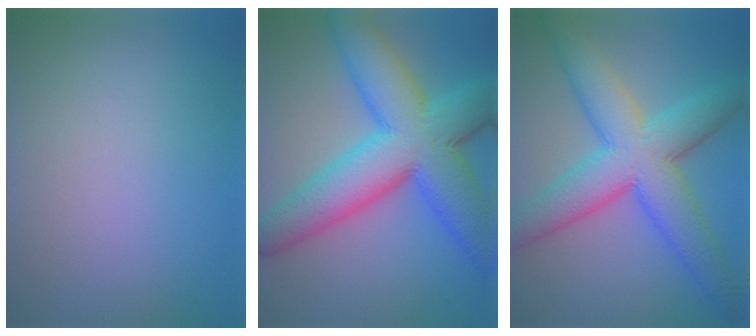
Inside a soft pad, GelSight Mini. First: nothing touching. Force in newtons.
{"total": 12.6, "press": 12.6, "slide": 0.2}
{"total": 9.4, "press": 9.4, "slide": 0.1}